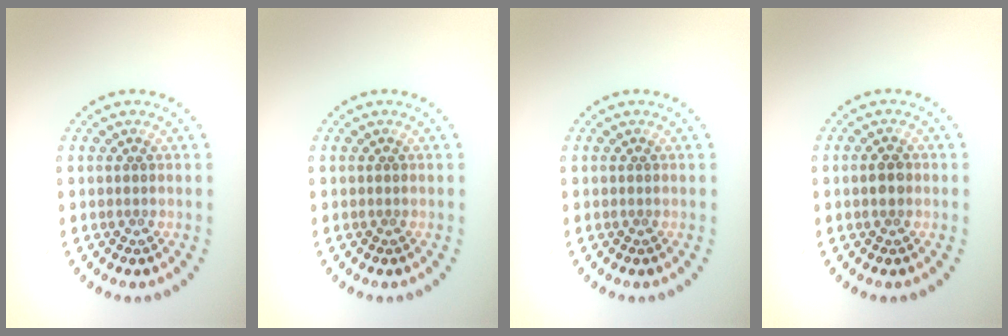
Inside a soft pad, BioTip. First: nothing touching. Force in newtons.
{"total": 0.0}
{"total": 0.0}
{"total": 1.5, "press": 1.5, "slide": 0.1}